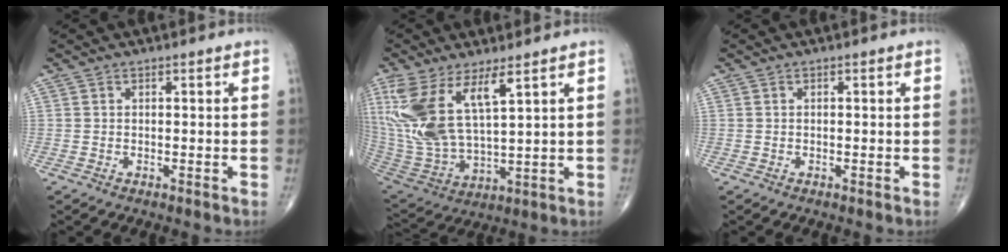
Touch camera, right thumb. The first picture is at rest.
{"total": 16.6, "force": [7.2, 6.3, 13.6], "torque": [-0.293, -0.030, 0.158]}
{"total": 0.0}